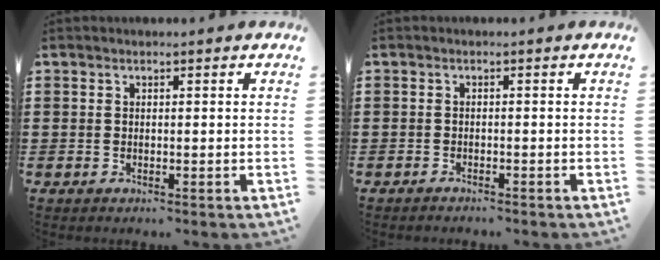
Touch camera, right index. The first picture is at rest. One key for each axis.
{"total": 0.9, "fx": -0.9, "fy": 0.1, "fz": 0.0, "tx": -0.002, "ty": 0.002, "tz": -0.020}